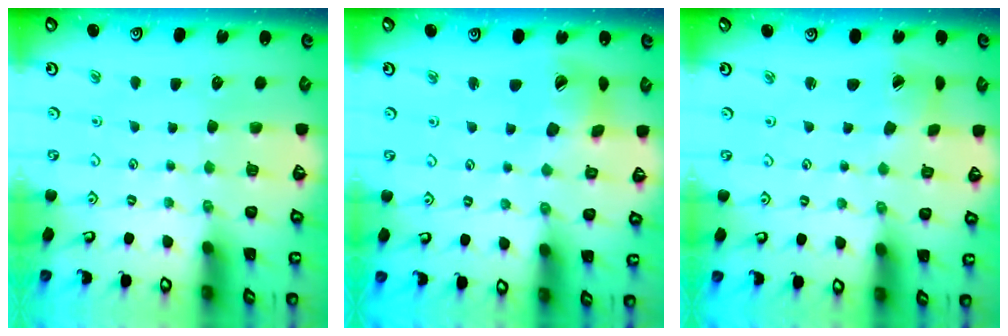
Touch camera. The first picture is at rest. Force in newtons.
{"total": 8.1, "press": 8.0, "slide": 1.1}
{"total": 2.5, "press": 2.4, "slide": 0.4}